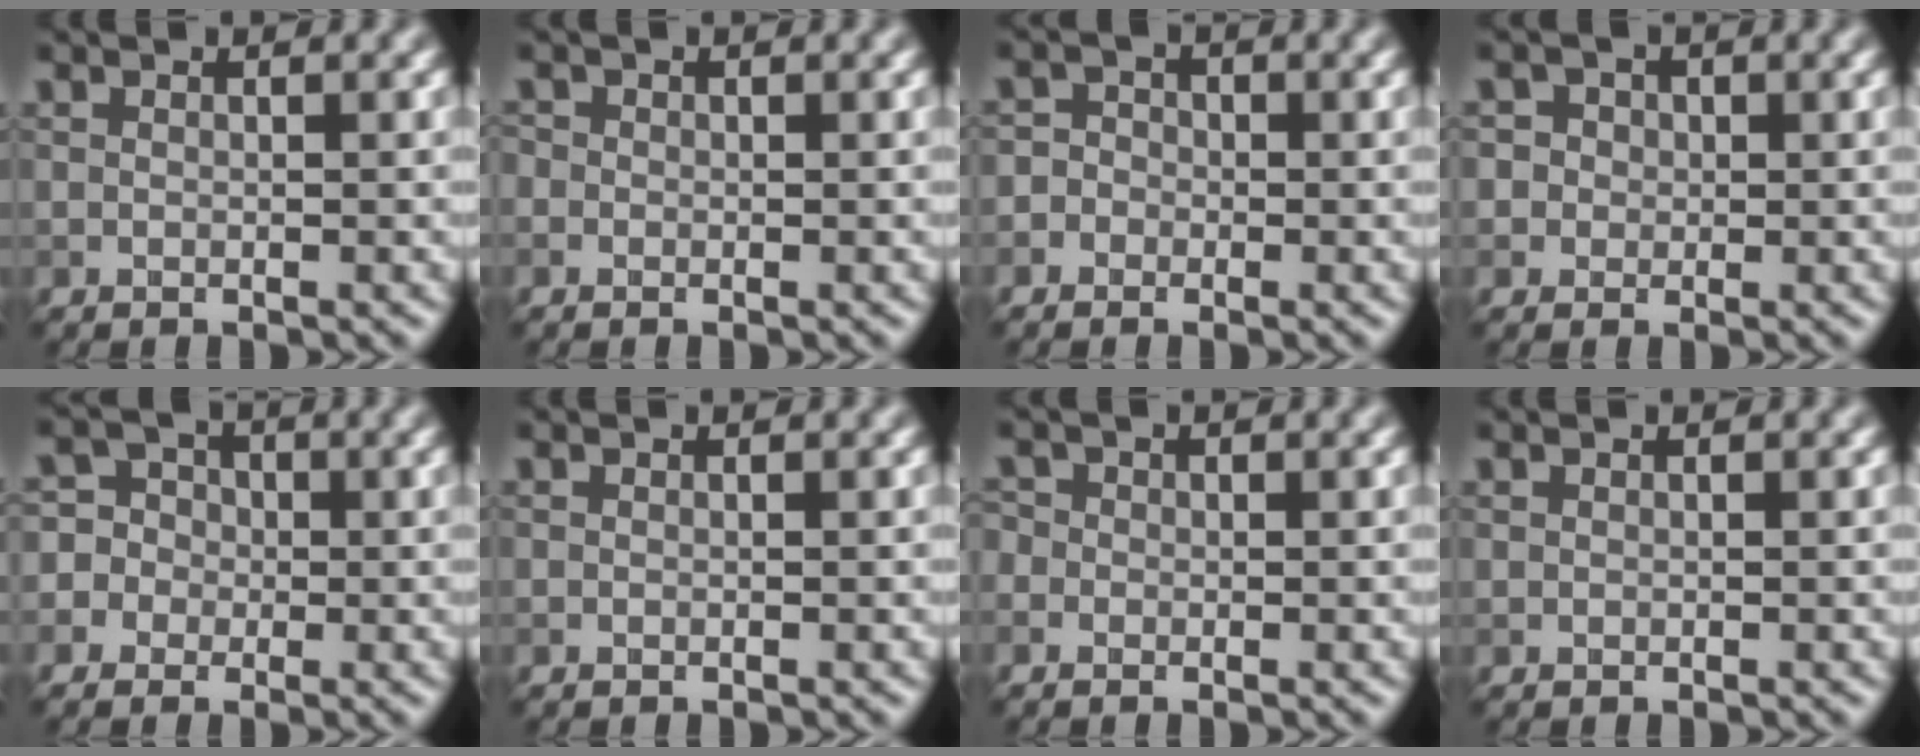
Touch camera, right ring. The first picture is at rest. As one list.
[{"total": 0.6, "force": [-0.1, 0.6, 0.1], "torque": [0.001, -0.005, -0.005]}, {"total": 2.3, "force": [-0.7, 2.1, 0.6], "torque": [0.008, 0.016, -0.037]}, {"total": 3.6, "force": [1.2, 3.2, 1.2], "torque": [-0.003, 0.018, 0.003]}, {"total": 5.6, "force": [-1.6, 5.2, 1.2], "torque": [-0.006, 0.024, -0.060]}, {"total": 0.0}, {"total": 1.1, "force": [-0.1, 1.0, 0.3], "torque": [-0.007, 0.000, -0.010]}, {"total": 0.0}]